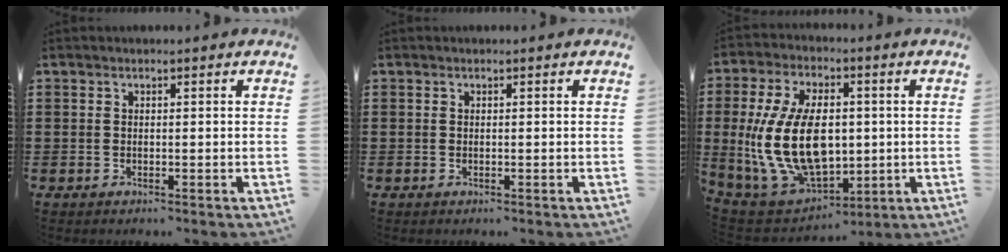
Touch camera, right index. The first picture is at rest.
{"total": 0.0}
{"total": 16.4, "force": [0.5, 9.6, 13.2], "torque": [-0.299, -0.007, 0.009]}